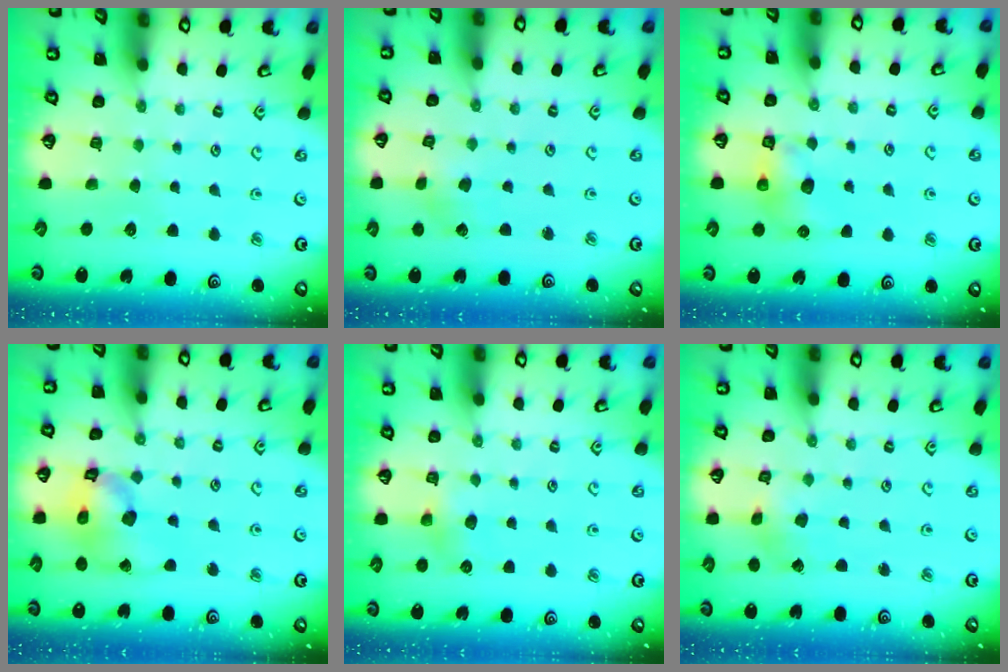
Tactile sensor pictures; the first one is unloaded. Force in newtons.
{"total": 2.1, "press": 2.1, "slide": 0.3}
{"total": 7.6, "press": 7.6, "slide": 0.1}
{"total": 14.2, "press": 14.0, "slide": 2.1}
{"total": 4.4, "press": 4.3, "slide": 0.3}
{"total": 1.7, "press": 1.7, "slide": 0.2}